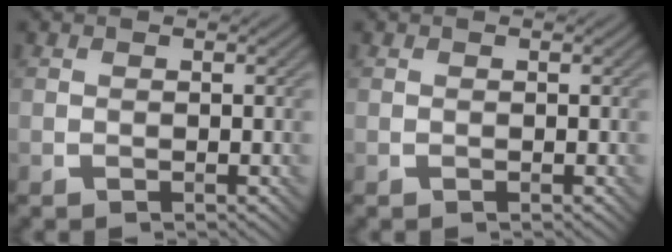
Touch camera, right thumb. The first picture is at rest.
{"total": 0.0}